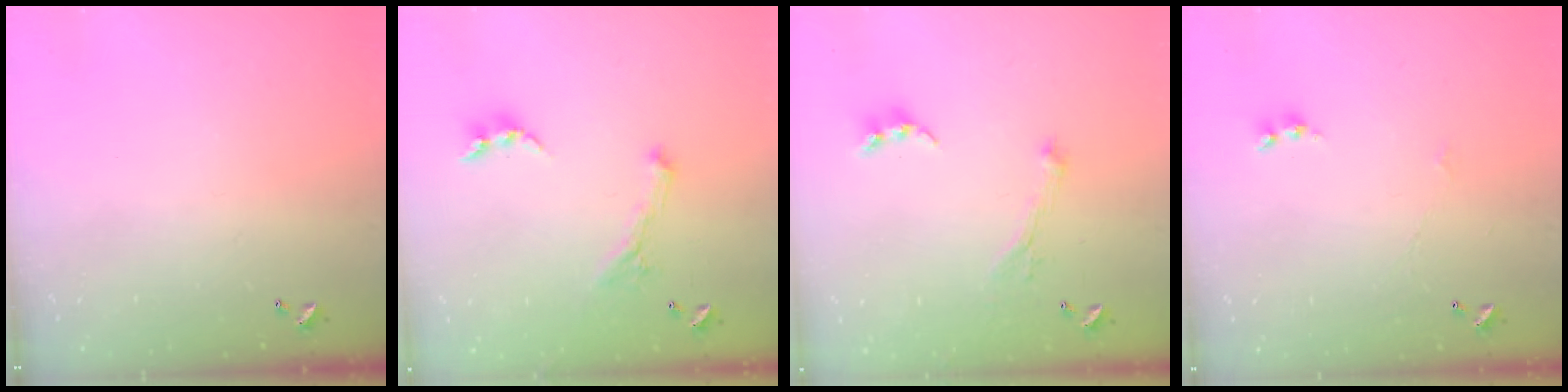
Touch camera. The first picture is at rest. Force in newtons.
{"total": 0.7, "press": 0.6, "slide": 0.3}
{"total": 0.9, "press": 0.4, "slide": 0.8}
{"total": 1.2, "press": 1.1, "slide": 0.4}